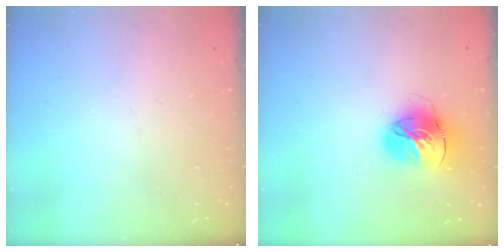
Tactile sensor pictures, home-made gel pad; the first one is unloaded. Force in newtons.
{"total": 15.0, "press": 14.9, "slide": 1.8}